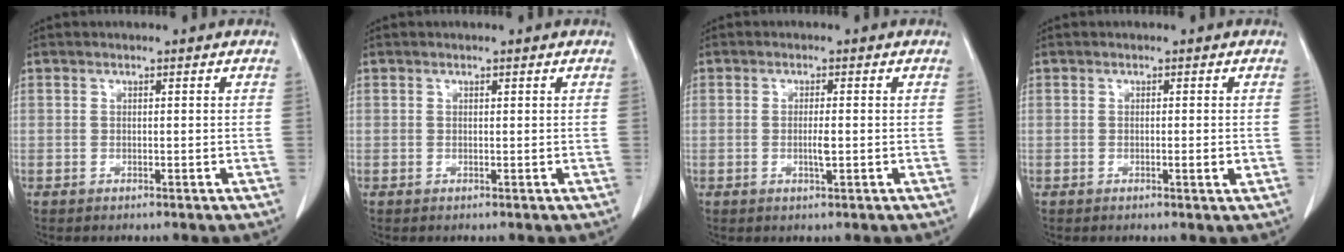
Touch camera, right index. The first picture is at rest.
{"total": 0.0}
{"total": 2.1, "force": [-0.3, 0.1, 2.1], "torque": [-0.043, -0.004, -0.006]}
{"total": 1.4, "force": [-0.3, -0.1, 1.4], "torque": [-0.021, -0.005, -0.003]}